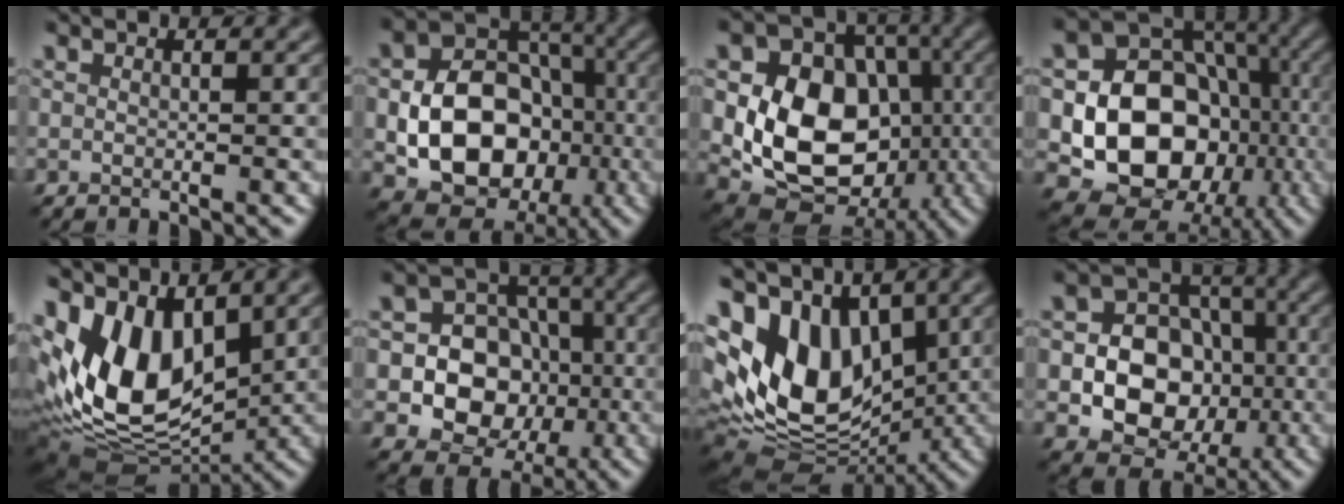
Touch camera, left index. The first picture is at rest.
{"total": 11.8, "force": [-2.3, 8.7, 7.7], "torque": [-0.127, 0.000, -0.043]}
{"total": 11.8, "force": [-1.1, 9.0, 7.6], "torque": [-0.131, -0.011, -0.023]}
{"total": 12.7, "force": [-2.1, 10.1, 7.5], "torque": [-0.106, -0.005, -0.048]}
{"total": 10.8, "force": [2.0, 6.4, 8.4], "torque": [-0.173, -0.016, 0.034]}
{"total": 9.4, "force": [-1.8, 8.0, 4.7], "torque": [-0.059, 0.003, -0.061]}
{"total": 13.0, "force": [1.6, 8.8, 9.5], "torque": [-0.190, -0.013, 0.033]}
{"total": 9.3, "force": [-1.8, 7.4, 5.4], "torque": [-0.068, 0.003, -0.051]}